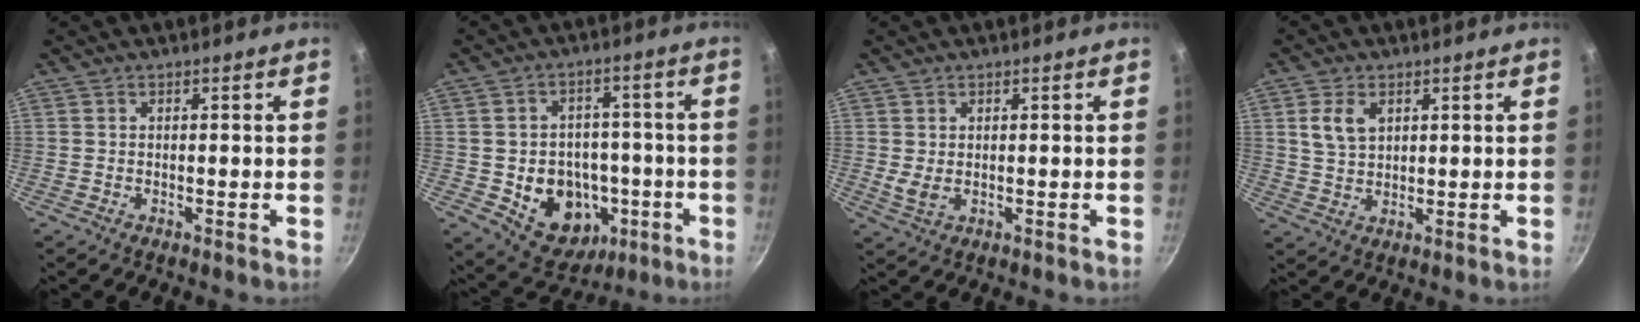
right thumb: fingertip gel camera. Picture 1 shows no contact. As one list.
[{"total": 14.5, "force": [-4.0, 11.2, 8.3], "torque": [-0.084, 0.026, -0.043]}, {"total": 2.4, "force": [0.1, 1.5, 1.9], "torque": [-0.041, -0.006, 0.009]}, {"total": 5.5, "force": [2.1, 3.6, 3.7], "torque": [-0.062, -0.006, 0.045]}]